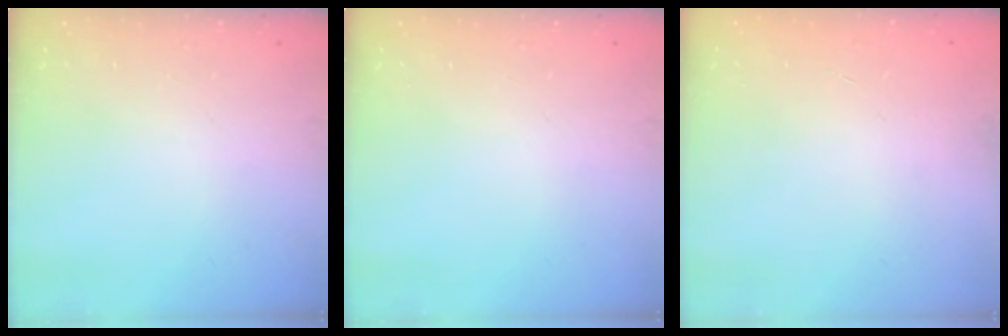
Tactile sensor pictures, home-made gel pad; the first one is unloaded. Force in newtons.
{"total": 0.0}
{"total": 0.5, "press": 0.5, "slide": 0.1}